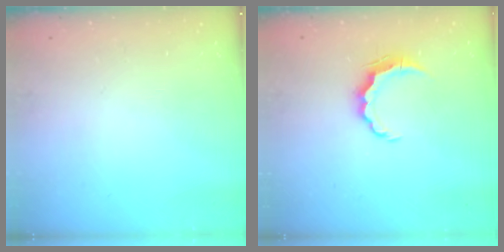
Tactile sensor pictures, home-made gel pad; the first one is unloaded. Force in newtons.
{"total": 5.9, "press": 5.9, "slide": 0.5}